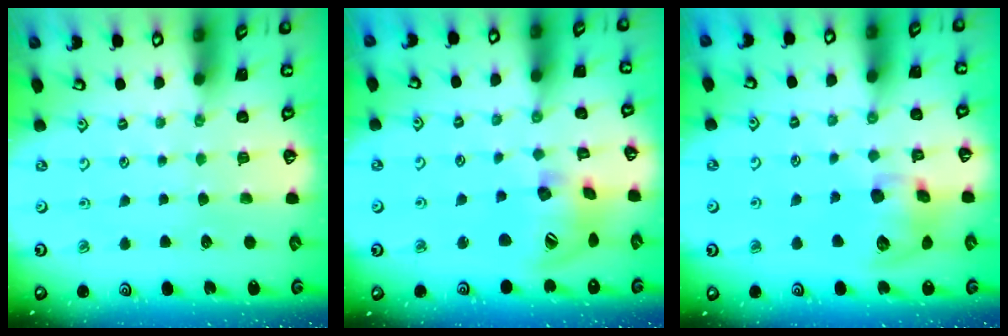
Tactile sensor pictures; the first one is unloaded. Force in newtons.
{"total": 16.7, "press": 16.5, "slide": 2.2}
{"total": 13.6, "press": 13.4, "slide": 2.4}